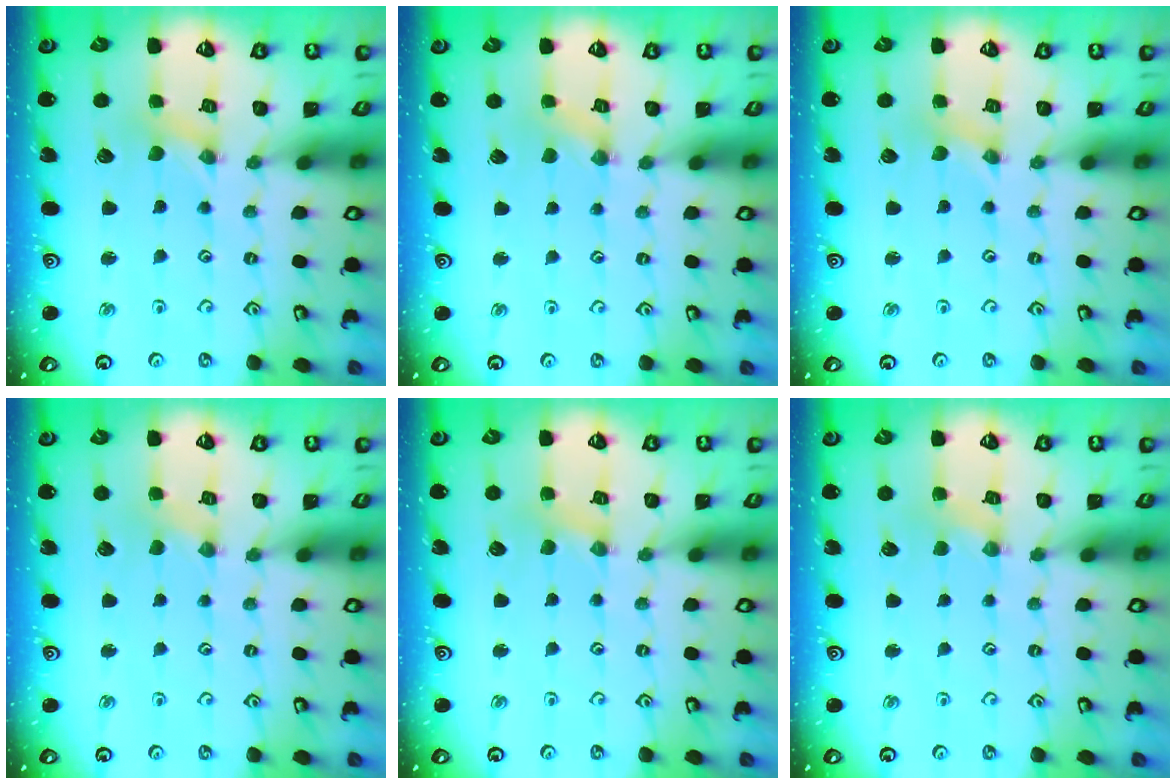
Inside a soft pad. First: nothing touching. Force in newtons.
{"total": 0.0}
{"total": 0.0}
{"total": 0.0}
{"total": 2.0, "press": 1.9, "slide": 0.4}
{"total": 1.4, "press": 1.4, "slide": 0.3}